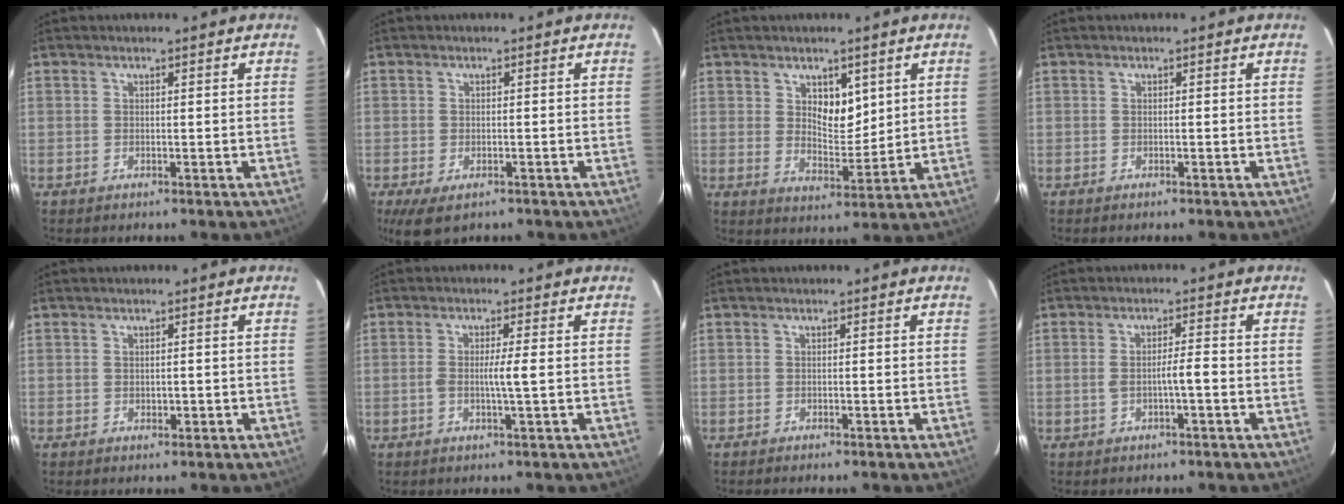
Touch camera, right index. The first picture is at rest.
{"total": 5.7, "force": [-3.7, 2.8, 3.3], "torque": [-0.061, -0.011, -0.058]}
{"total": 5.7, "force": [2.5, 2.9, 4.2], "torque": [-0.067, -0.004, 0.048]}
{"total": 0.6, "force": [-0.5, 0.0, 0.3], "torque": [-0.008, -0.001, -0.008]}
{"total": 0.8, "force": [-0.1, 0.6, 0.6], "torque": [-0.008, 0.001, 0.001]}
{"total": 2.9, "force": [-0.3, -0.4, 2.8], "torque": [-0.053, -0.002, -0.006]}
{"total": 1.4, "force": [-1.2, 0.0, 0.8], "torque": [-0.011, -0.001, -0.014]}
{"total": 2.9, "force": [-0.8, 0.1, 2.8], "torque": [-0.047, 0.003, -0.013]}